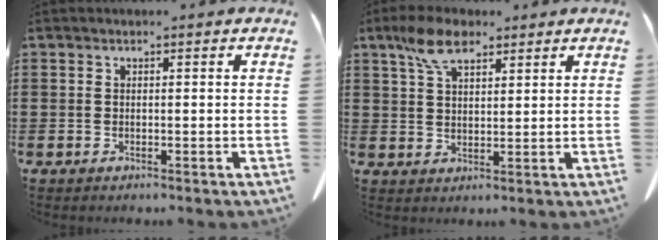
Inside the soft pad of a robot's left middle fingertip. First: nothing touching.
{"total": 6.5, "force": [4.2, 2.9, 4.1], "torque": [-0.093, 0.006, 0.078]}